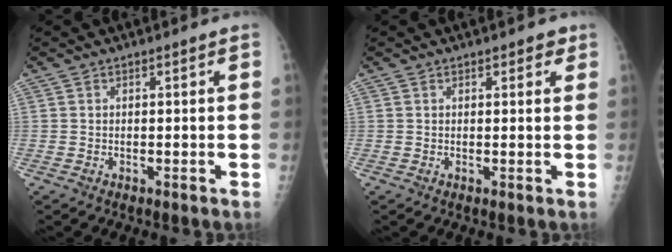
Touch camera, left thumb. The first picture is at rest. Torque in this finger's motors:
{"motor_torque": [-0.10, 0.09, -0.04, 0.04, 0.03]}